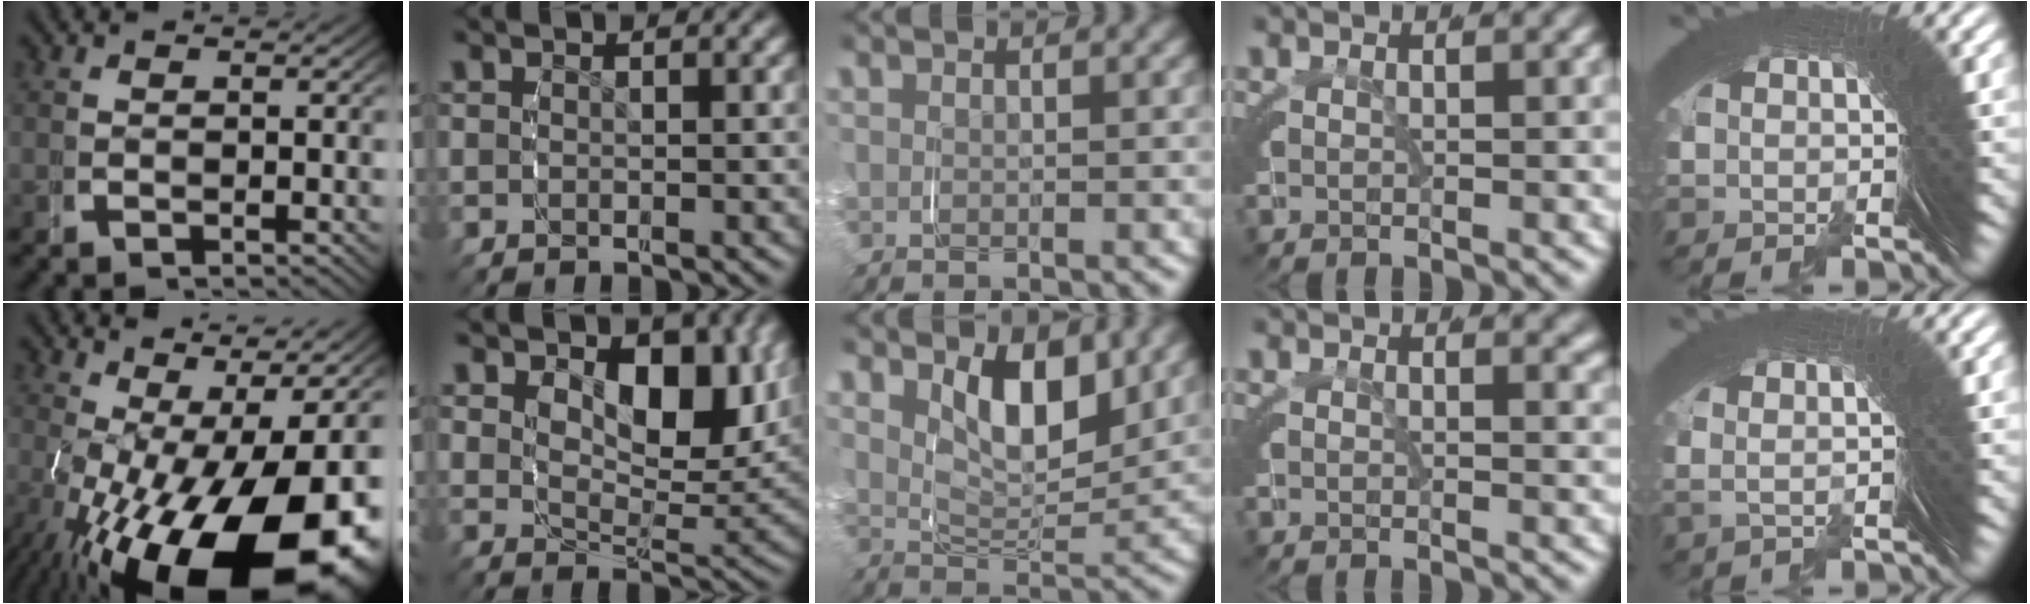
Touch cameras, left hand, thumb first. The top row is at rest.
{"thumb": {"total": 18.1, "force": [-3.7, 10.0, 14.7], "torque": [-0.248, -0.080, -0.009]}, "index": {"total": 7.5, "force": [2.9, 3.8, 5.8], "torque": [-0.082, -0.015, 0.052]}, "middle": {"total": 5.3, "force": [2.4, 2.4, 4.0], "torque": [-0.068, -0.018, 0.044]}, "ring": {"total": 1.2, "force": [0.9, 0.5, 0.6], "torque": [-0.010, -0.004, 0.010]}, "little": {"total": 2.3, "force": [0.6, 0.9, 2.0], "torque": [-0.037, 0.004, 0.008]}}